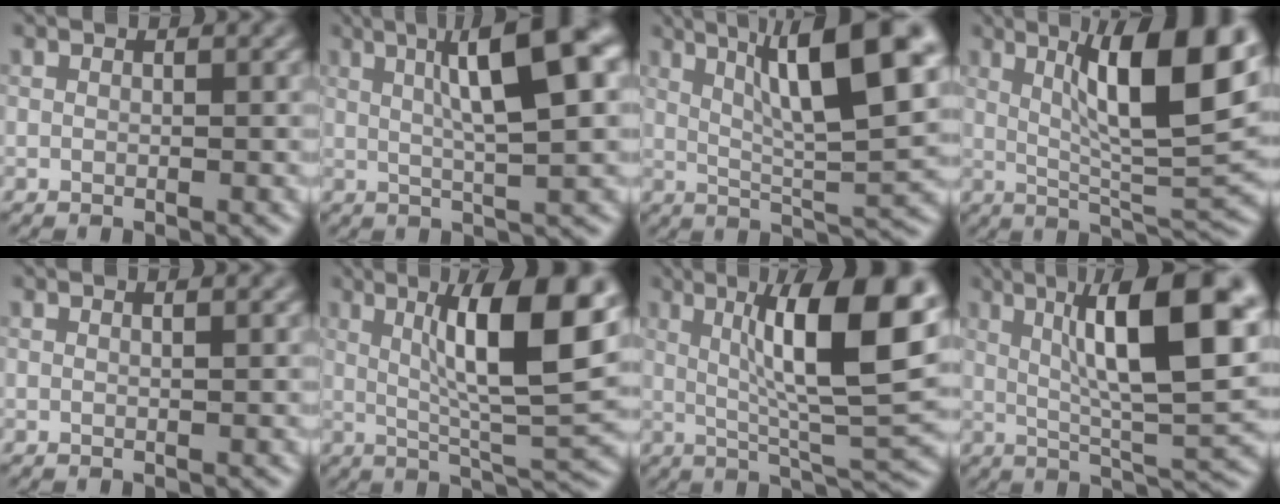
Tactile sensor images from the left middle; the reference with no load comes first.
{"total": 9.4, "force": [2.8, 1.9, 8.8], "torque": [-0.112, 0.019, 0.039]}
{"total": 11.9, "force": [5.1, 2.5, 10.5], "torque": [-0.151, 0.014, 0.084]}
{"total": 11.6, "force": [4.2, 2.5, 10.5], "torque": [-0.152, 0.004, 0.071]}
{"total": 0.8, "force": [0.4, 0.3, 0.7], "torque": [-0.006, 0.001, 0.001]}
{"total": 10.9, "force": [3.1, 2.2, 10.2], "torque": [-0.151, 0.005, 0.055]}
{"total": 12.1, "force": [3.2, 2.5, 11.4], "torque": [-0.168, 0.009, 0.054]}
{"total": 12.6, "force": [4.0, 2.6, 11.7], "torque": [-0.168, 0.014, 0.065]}